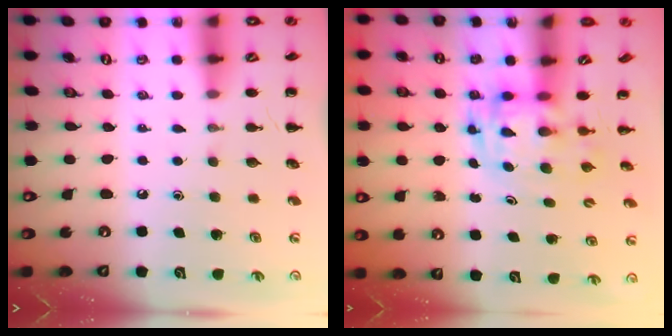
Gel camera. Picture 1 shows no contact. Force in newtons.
{"total": 3.0, "press": 2.9, "slide": 0.6}